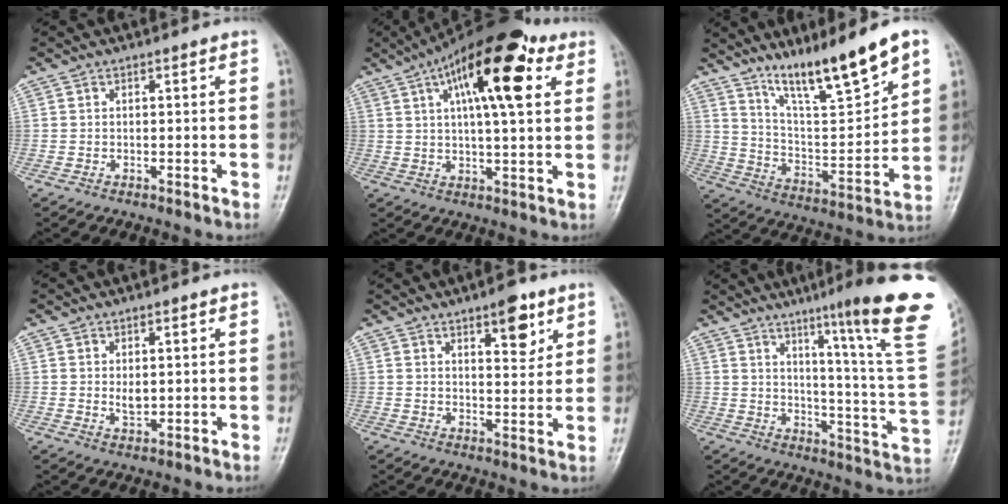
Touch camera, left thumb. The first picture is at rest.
{"total": 18.3, "force": [7.4, 6.5, 15.5], "torque": [-0.225, 0.003, 0.107]}
{"total": 16.4, "force": [11.5, 2.4, 11.5], "torque": [-0.173, -0.070, 0.209]}
{"total": 2.7, "force": [0.6, 1.4, 2.2], "torque": [-0.030, -0.009, 0.013]}
{"total": 7.1, "force": [4.2, 2.8, 5.0], "torque": [-0.050, -0.024, 0.057]}
{"total": 23.1, "force": [13.3, 0.6, 18.8], "torque": [-0.238, -0.082, 0.181]}